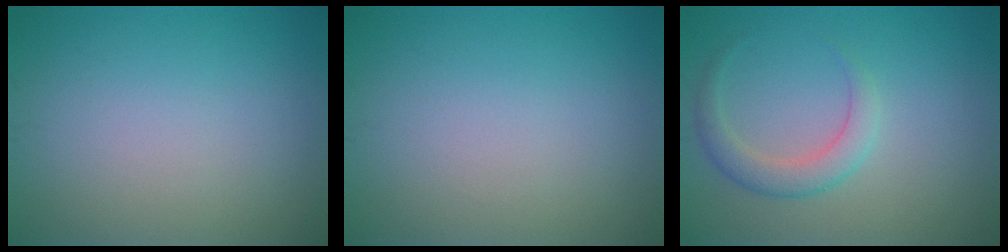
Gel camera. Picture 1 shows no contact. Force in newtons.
{"total": 0.0}
{"total": 2.6, "press": 2.6, "slide": 0.2}